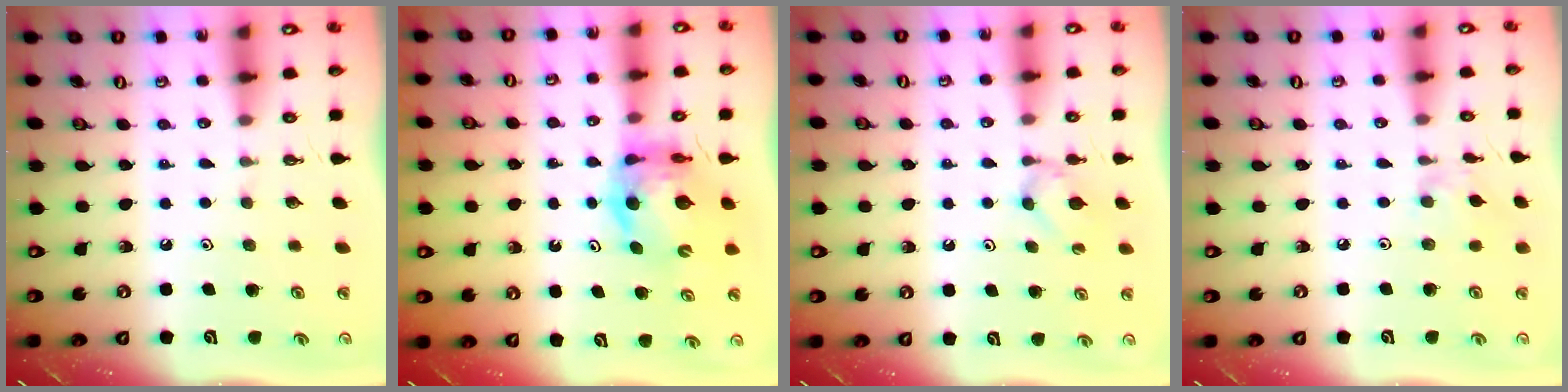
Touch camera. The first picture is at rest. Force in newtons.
{"total": 9.7, "press": 9.7, "slide": 1.2}
{"total": 3.0, "press": 2.9, "slide": 0.7}
{"total": 2.0, "press": 2.0, "slide": 0.4}